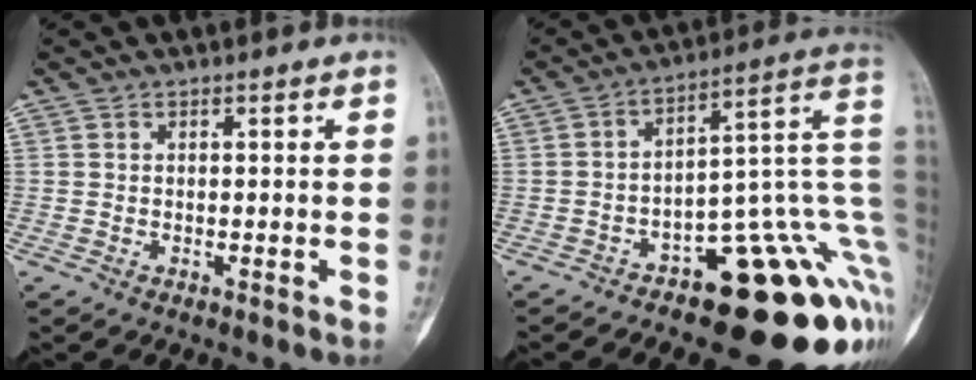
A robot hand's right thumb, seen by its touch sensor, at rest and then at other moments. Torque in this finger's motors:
{"motor_torque": [2.72, 1.22, 1.09, -1.68, 0.17]}